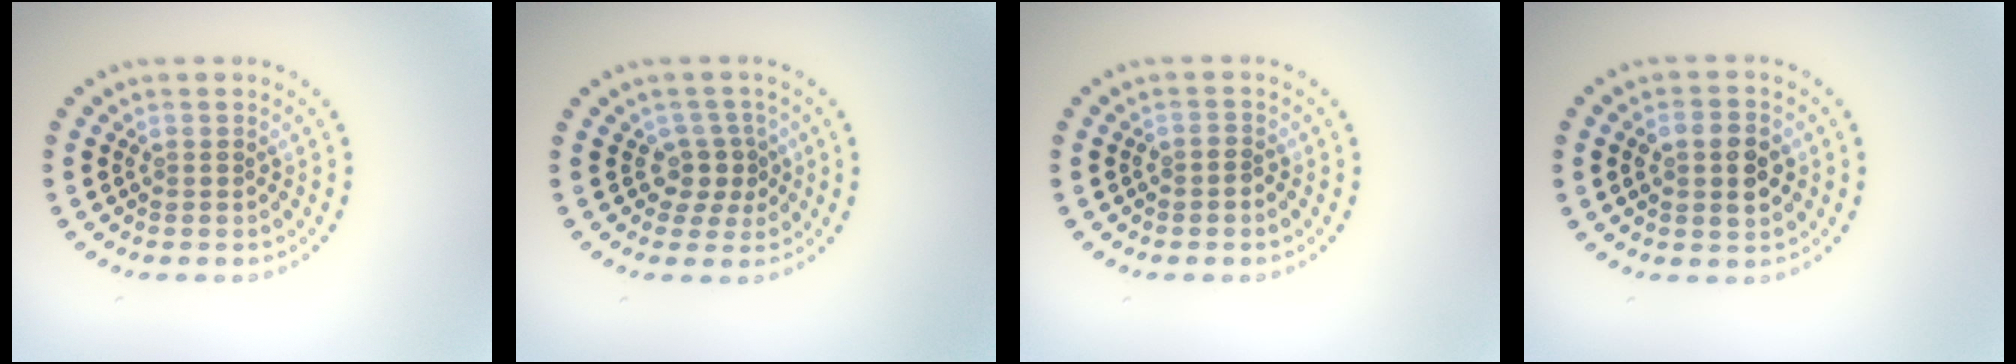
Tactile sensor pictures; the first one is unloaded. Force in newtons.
{"total": 2.5, "press": 1.8, "slide": 1.8}
{"total": 0.7, "press": 0.4, "slide": 0.6}
{"total": 3.8, "press": 3.7, "slide": 0.3}